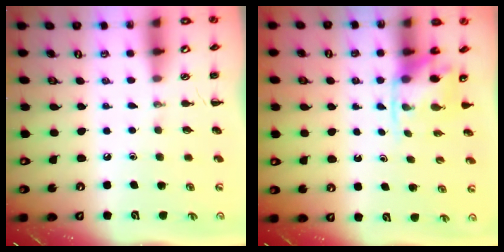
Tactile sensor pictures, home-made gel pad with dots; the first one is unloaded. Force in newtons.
{"total": 4.7, "press": 4.6, "slide": 0.6}